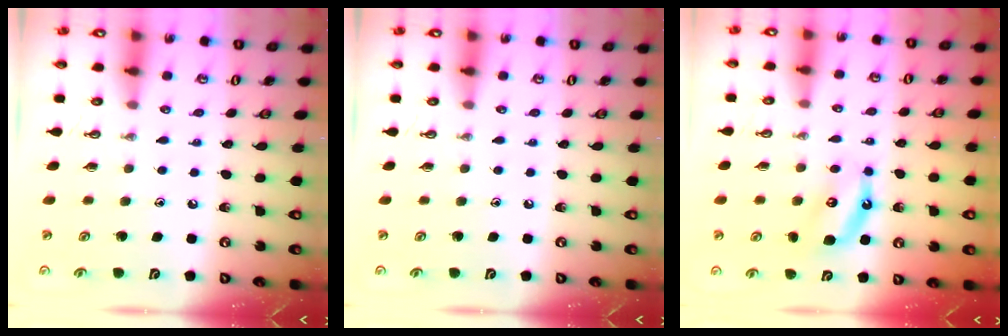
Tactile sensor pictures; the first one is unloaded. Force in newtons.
{"total": 0.0}
{"total": 6.3, "press": 6.3, "slide": 0.6}